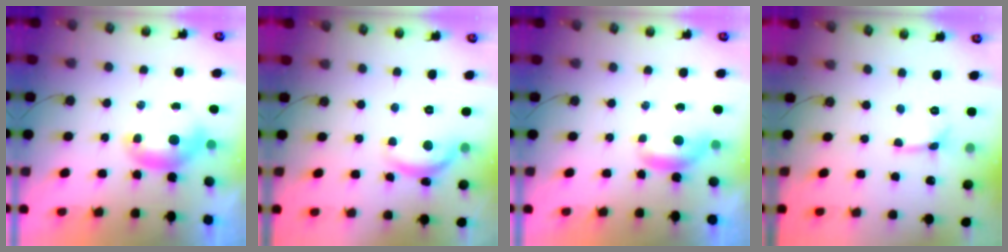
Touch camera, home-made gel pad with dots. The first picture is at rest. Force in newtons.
{"total": 6.1, "press": 6.1, "slide": 0.5}
{"total": 0.6, "press": 0.1, "slide": 0.5}
{"total": 0.9, "press": 0.8, "slide": 0.4}